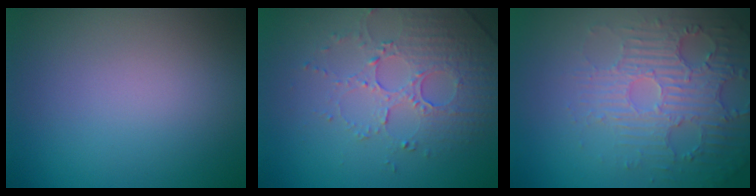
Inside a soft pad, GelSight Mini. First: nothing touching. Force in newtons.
{"total": 5.0, "press": 3.4, "slide": 3.6}
{"total": 4.3, "press": 3.8, "slide": 2.1}